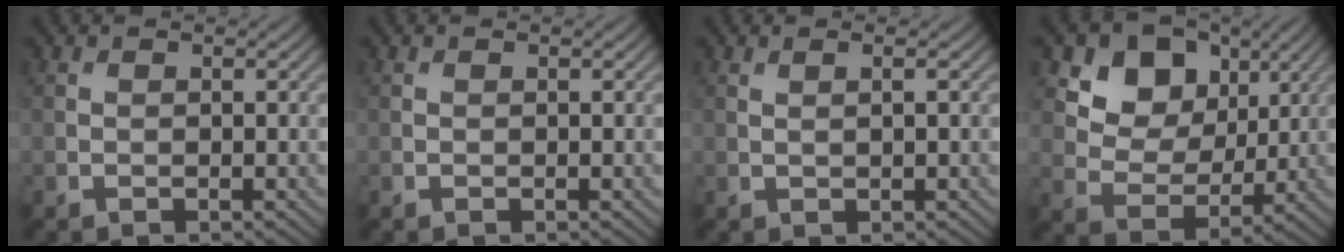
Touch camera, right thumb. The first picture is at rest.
{"total": 0.0}
{"total": 1.1, "force": [0.3, 0.1, 1.0], "torque": [-0.016, -0.001, 0.006]}
{"total": 10.1, "force": [5.0, 7.4, 4.8], "torque": [-0.096, -0.016, 0.094]}